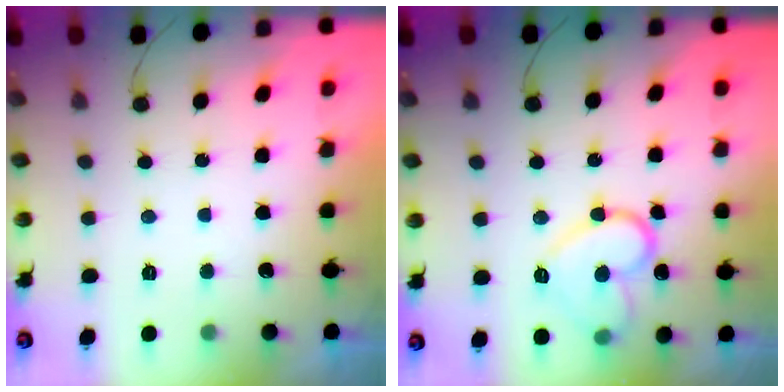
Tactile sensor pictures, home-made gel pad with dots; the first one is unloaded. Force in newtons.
{"total": 13.6, "press": 13.6, "slide": 1.1}